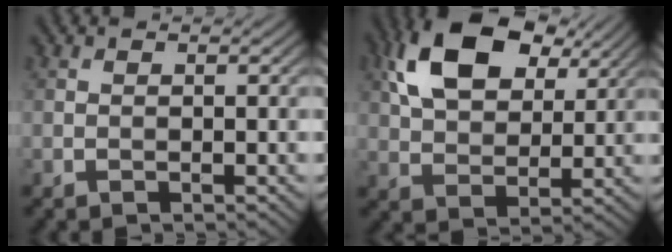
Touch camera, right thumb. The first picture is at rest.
{"total": 13.3, "force": [6.1, 7.7, 8.9], "torque": [-0.193, 0.022, 0.114]}